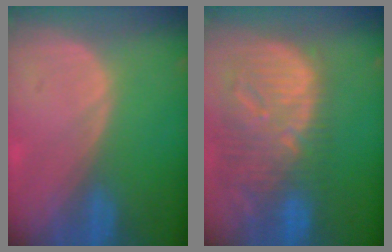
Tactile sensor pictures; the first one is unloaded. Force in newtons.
{"total": 13.3, "press": 11.6, "slide": 6.6}